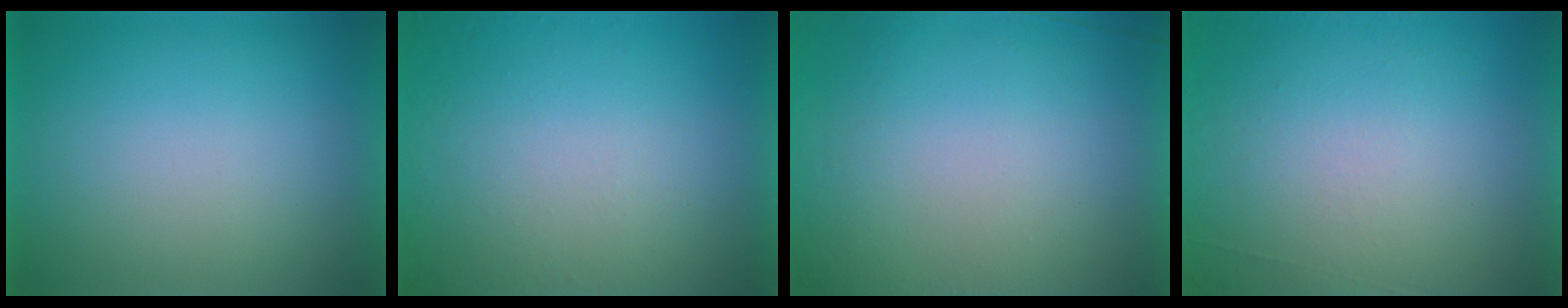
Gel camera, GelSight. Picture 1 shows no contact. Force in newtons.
{"total": 4.7}
{"total": 6.1}
{"total": 6.8}